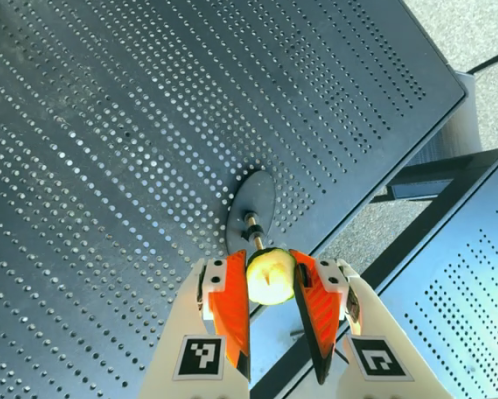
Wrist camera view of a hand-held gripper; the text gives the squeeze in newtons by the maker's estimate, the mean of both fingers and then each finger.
{"total": 8.7, "left": 8.6, "right": 8.8}